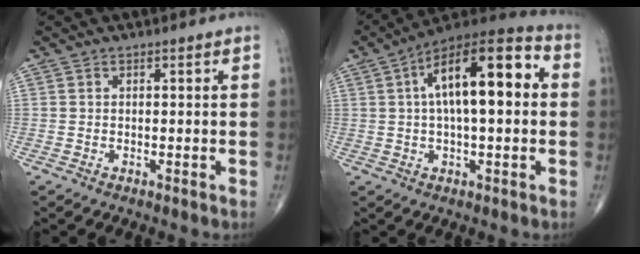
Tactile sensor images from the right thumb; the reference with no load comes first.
{"total": 17.7, "force": [2.9, 6.9, 16.1], "torque": [-0.246, 0.033, 0.035]}